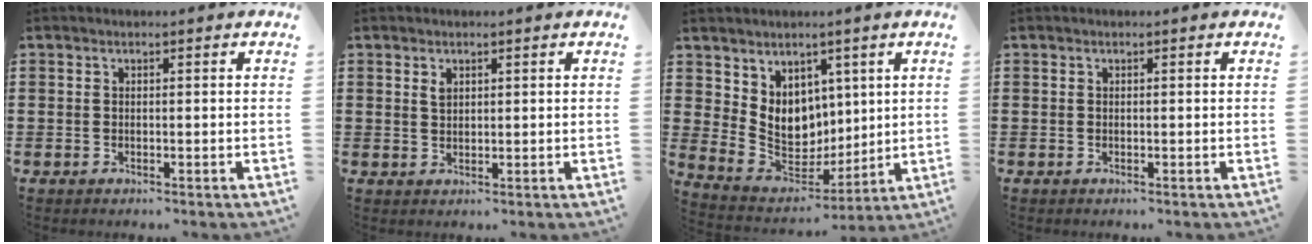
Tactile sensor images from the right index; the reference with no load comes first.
{"total": 1.5, "force": [0.8, 0.8, 0.9], "torque": [-0.020, 0.004, 0.015]}
{"total": 8.0, "force": [3.5, 6.8, 2.4], "torque": [-0.073, -0.024, 0.076]}
{"total": 0.0}